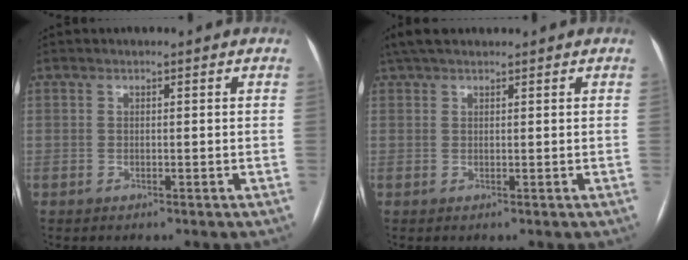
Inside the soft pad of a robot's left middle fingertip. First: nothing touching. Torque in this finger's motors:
{"motor_torque": [0.31, -0.35, 0.03, 0.02]}